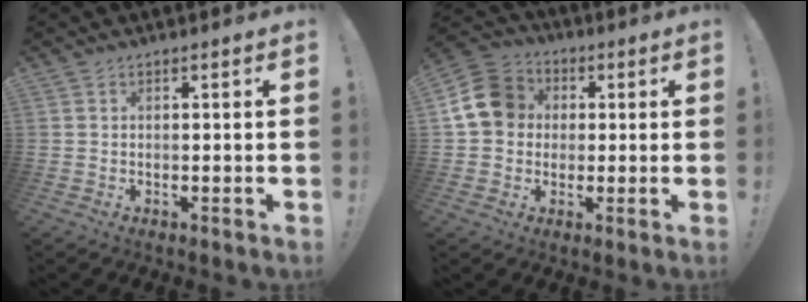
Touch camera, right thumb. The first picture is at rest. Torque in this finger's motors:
{"motor_torque": [0.76, 0.86, 0.64, -0.03, 0.01]}